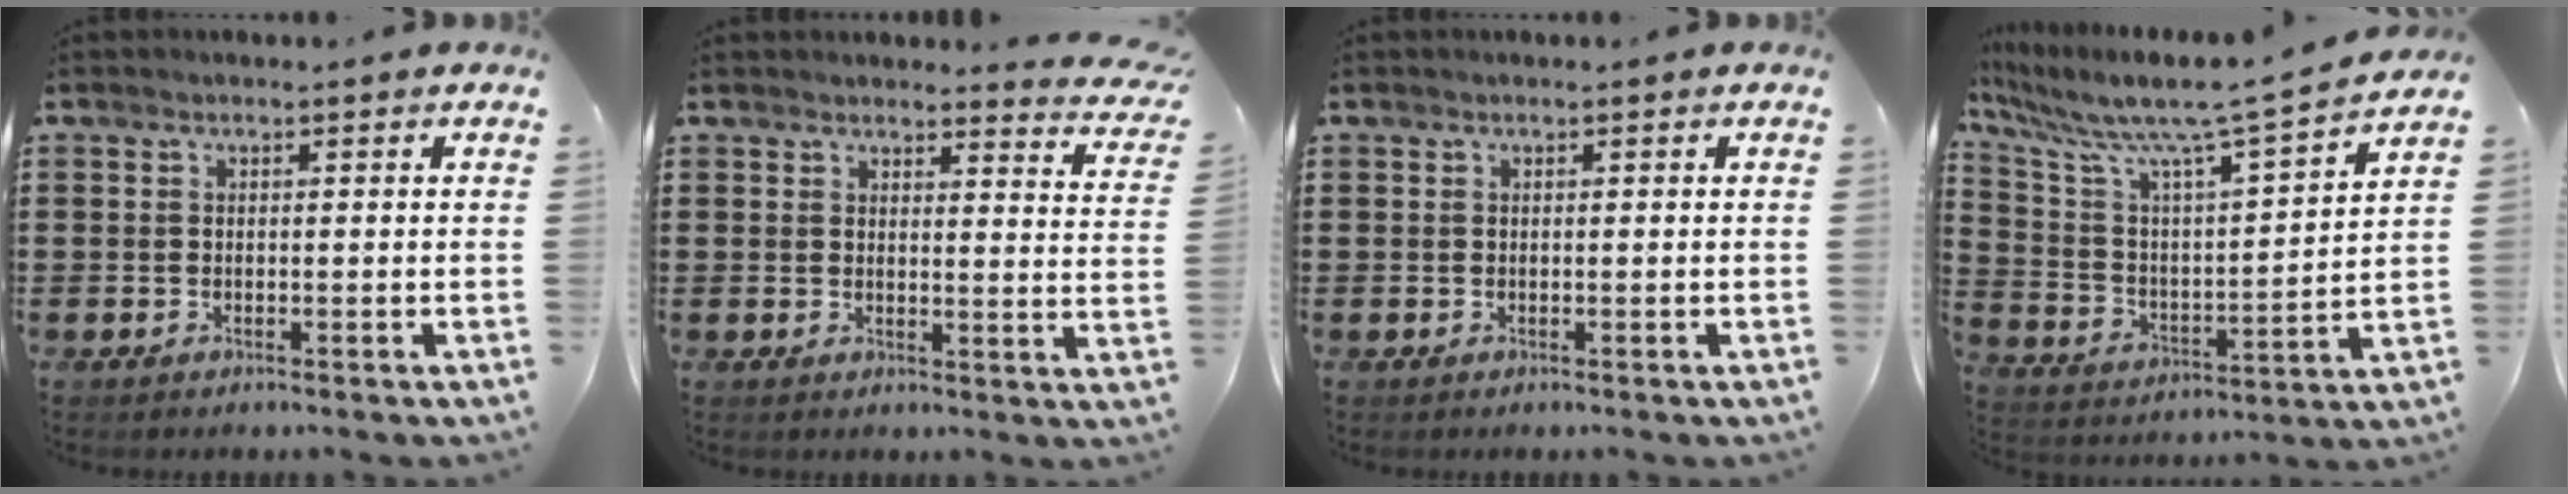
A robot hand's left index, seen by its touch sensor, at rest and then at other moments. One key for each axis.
{"total": 3.0, "fx": 2.9, "fy": 0.3, "fz": 0.7, "tx": -0.012, "ty": -0.019, "tz": 0.048}
{"total": 0.0}
{"total": 8.8, "fx": 7.4, "fy": 0.0, "fz": 4.6, "tx": -0.123, "ty": -0.062, "tz": 0.113}